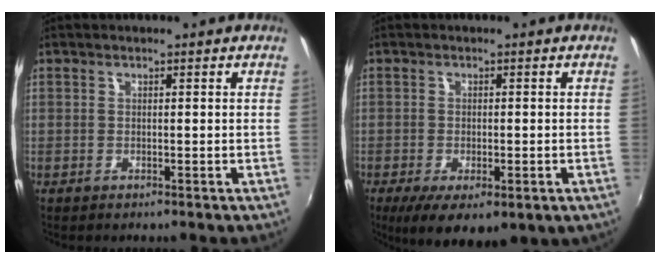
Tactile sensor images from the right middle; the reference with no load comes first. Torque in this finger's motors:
{"motor_torque": [1.26, -0.88, 0.27, 0.14]}